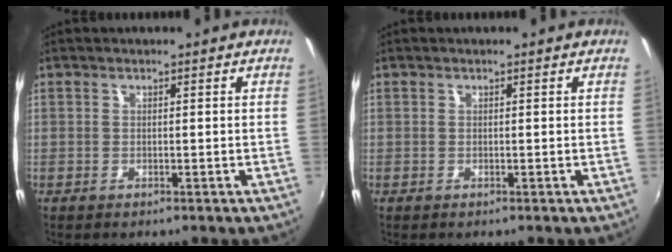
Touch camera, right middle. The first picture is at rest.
{"total": 0.0}